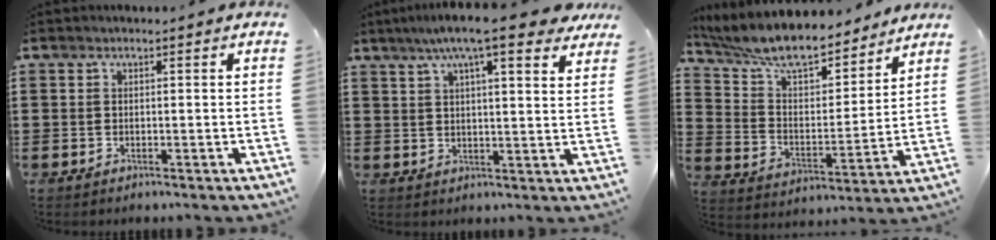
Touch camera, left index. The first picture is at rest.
{"total": 9.4, "force": [7.1, 1.2, 6.1], "torque": [-0.121, -0.009, 0.122]}
{"total": 9.6, "force": [8.6, 1.8, 3.7], "torque": [-0.109, -0.053, 0.151]}